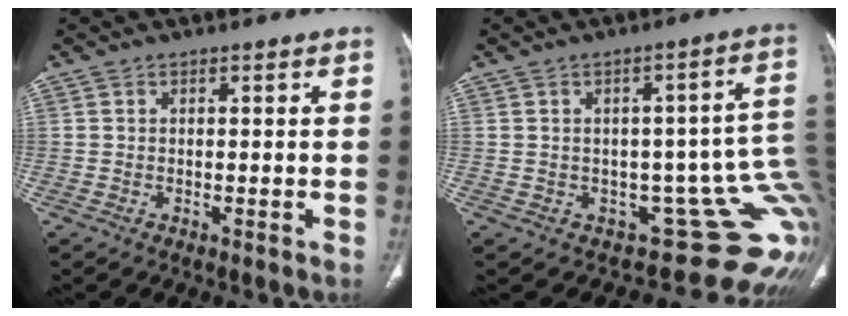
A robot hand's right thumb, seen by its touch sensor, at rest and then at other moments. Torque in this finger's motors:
{"motor_torque": [1.45, -1.10, 0.31, -0.87, -0.04]}